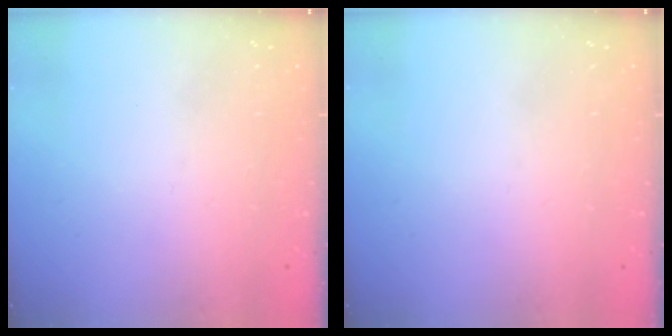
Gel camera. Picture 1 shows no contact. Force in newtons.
{"total": 0.0}